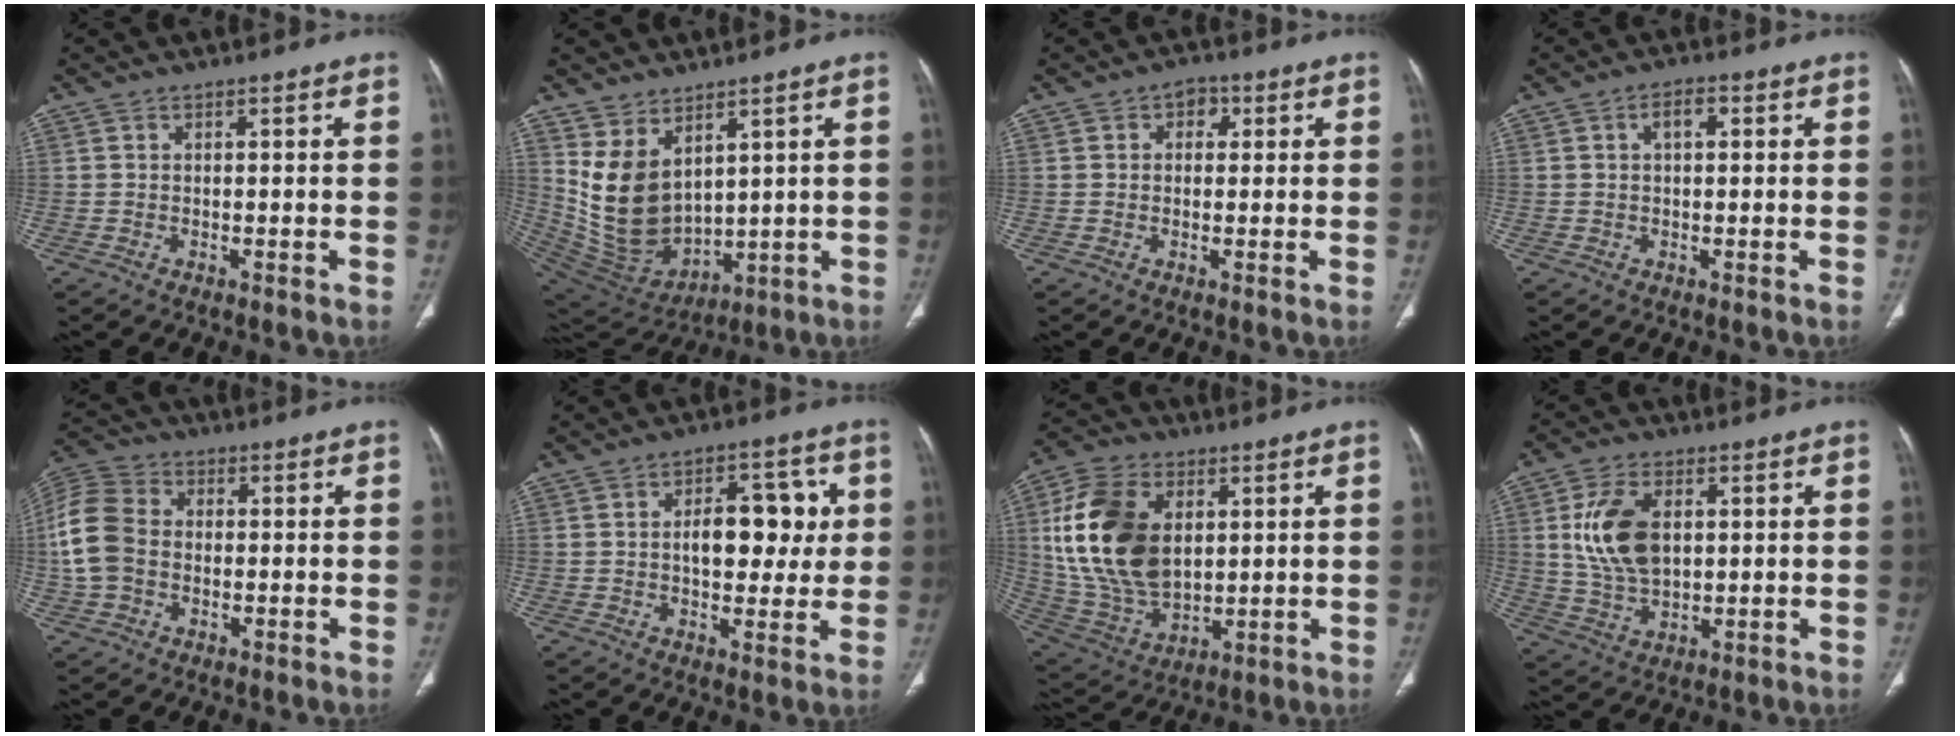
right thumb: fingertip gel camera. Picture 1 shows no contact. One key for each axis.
{"total": 13.3, "fx": 4.8, "fy": 8.4, "fz": 9.0, "tx": -0.139, "ty": -0.033, "tz": 0.127}
{"total": 3.2, "fx": 1.0, "fy": 2.5, "fz": 1.8, "tx": 0.003, "ty": 0.005, "tz": 0.008}
{"total": 2.9, "fx": 0.7, "fy": 1.6, "fz": 2.3, "tx": -0.035, "ty": 0.010, "tz": 0.010}
{"total": 11.4, "fx": -0.2, "fy": 8.7, "fz": 7.3, "tx": -0.150, "ty": 0.028, "tz": -0.013}
{"total": 11.3, "fx": 1.4, "fy": 6.7, "fz": 9.0, "tx": -0.085, "ty": 0.013, "tz": 0.021}
{"total": 20.9, "fx": 4.2, "fy": 13.6, "fz": 15.3, "tx": -0.286, "ty": -0.013, "tz": 0.091}
{"total": 11.8, "fx": 2.3, "fy": 7.2, "fz": 9.0, "tx": -0.168, "ty": -0.006, "tz": 0.050}